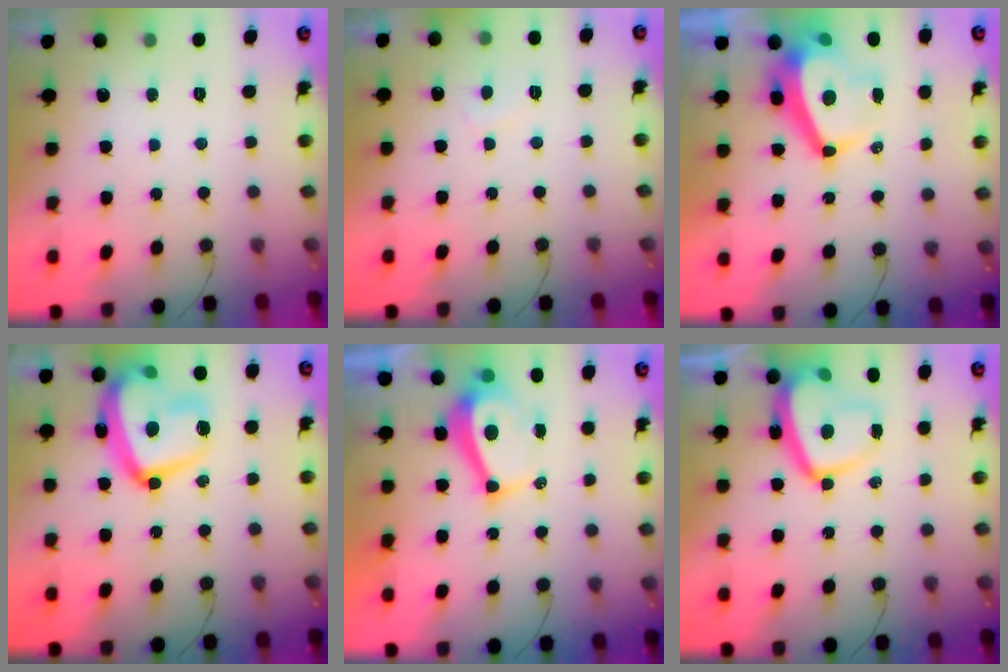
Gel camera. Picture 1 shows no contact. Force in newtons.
{"total": 1.2, "press": 1.2, "slide": 0.3}
{"total": 11.0, "press": 11.0, "slide": 1.2}
{"total": 22.4, "press": 22.3, "slide": 2.2}
{"total": 6.2, "press": 6.2, "slide": 0.7}
{"total": 12.4, "press": 12.4, "slide": 0.9}